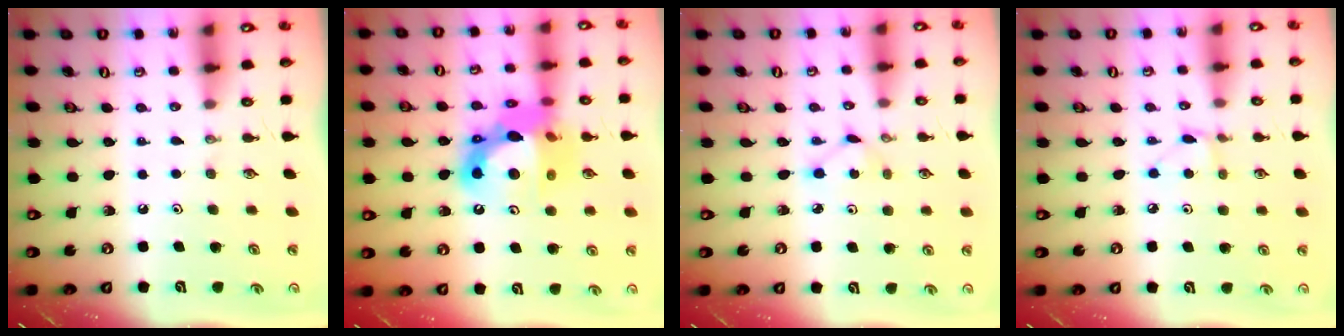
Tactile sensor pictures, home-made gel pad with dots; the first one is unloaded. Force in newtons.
{"total": 18.0, "press": 17.9, "slide": 1.5}
{"total": 3.2, "press": 3.2, "slide": 0.3}
{"total": 3.9, "press": 3.9, "slide": 0.5}